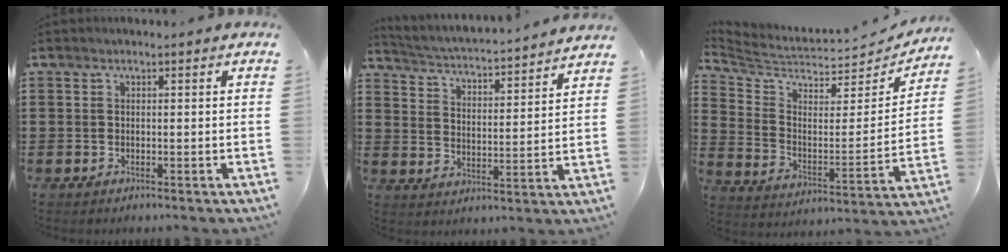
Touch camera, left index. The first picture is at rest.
{"total": 3.1, "force": [2.9, -0.8, 0.5], "torque": [-0.029, -0.037, 0.040]}
{"total": 4.8, "force": [4.3, 1.6, 1.6], "torque": [-0.062, -0.043, 0.071]}